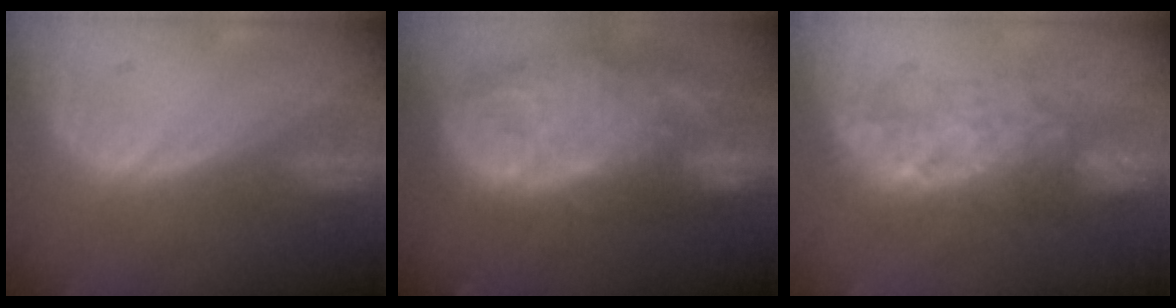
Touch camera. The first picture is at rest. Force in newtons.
{"total": 14.0, "press": 12.2, "slide": 6.8}
{"total": 7.9, "press": 7.6, "slide": 2.2}